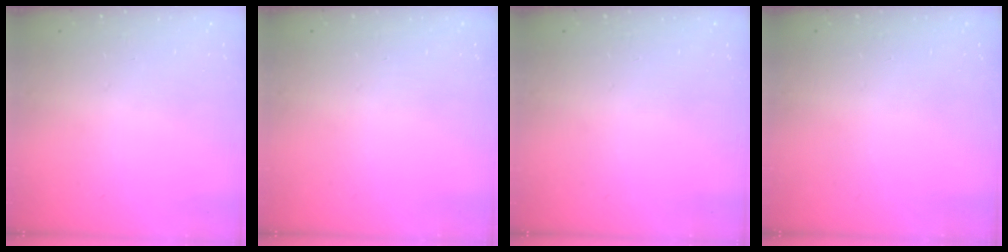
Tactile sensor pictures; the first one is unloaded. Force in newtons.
{"total": 0.0}
{"total": 0.0}
{"total": 0.0}